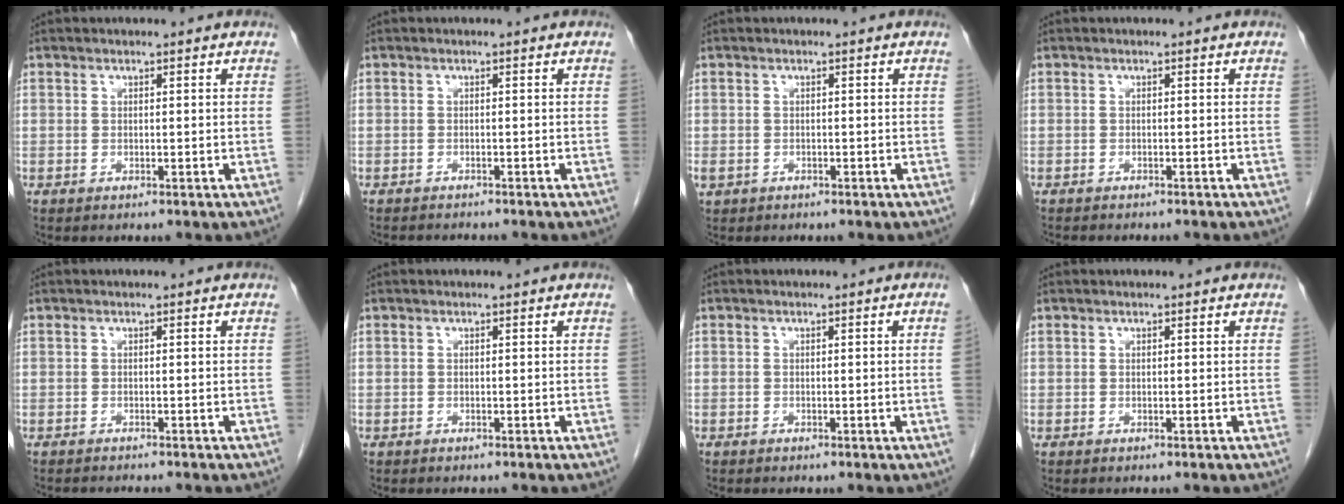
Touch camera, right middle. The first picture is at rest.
{"total": 2.3, "force": [-2.3, 0.1, 0.4], "torque": [-0.006, -0.007, -0.033]}
{"total": 1.7, "force": [-1.0, 1.3, 0.6], "torque": [-0.013, 0.001, -0.011]}
{"total": 4.0, "force": [-3.5, 1.0, 1.7], "torque": [-0.025, -0.007, -0.043]}
{"total": 2.1, "force": [-2.1, 0.0, 0.6], "torque": [-0.010, -0.004, -0.028]}
{"total": 0.0}
{"total": 1.0, "force": [-0.2, -0.4, 0.9], "torque": [-0.004, 0.002, -0.003]}
{"total": 0.0}